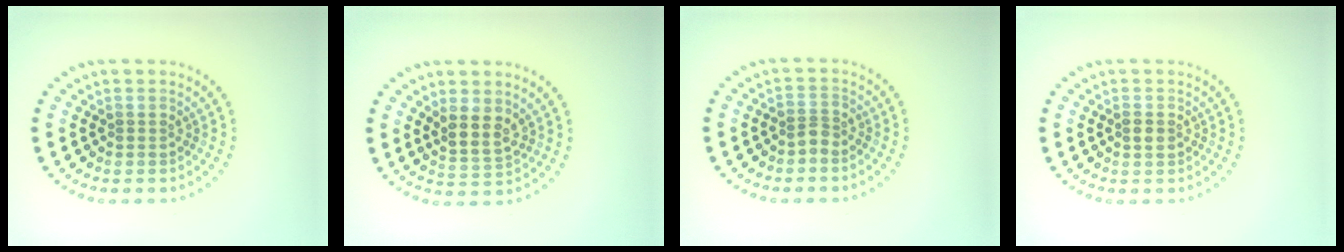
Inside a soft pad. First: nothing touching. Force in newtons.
{"total": 2.7, "press": 2.3, "slide": 1.5}
{"total": 1.4, "press": 1.0, "slide": 0.9}
{"total": 1.1, "press": 1.1, "slide": 0.2}